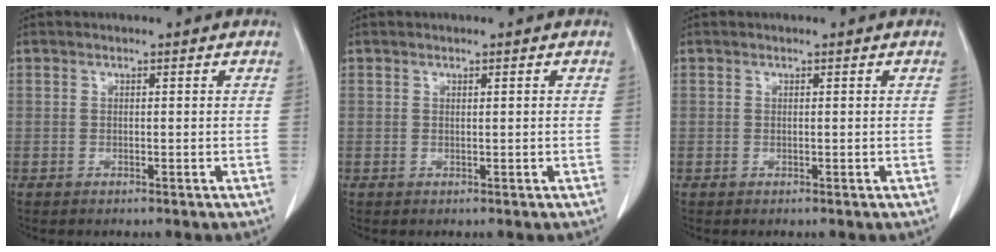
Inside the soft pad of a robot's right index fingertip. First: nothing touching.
{"total": 0.0}
{"total": 0.0}